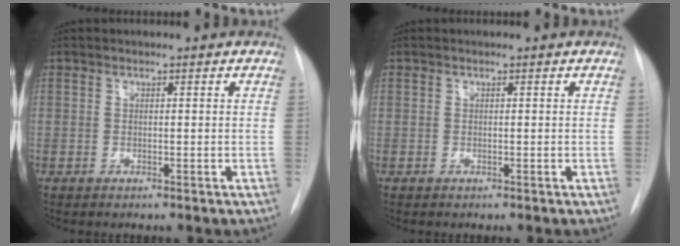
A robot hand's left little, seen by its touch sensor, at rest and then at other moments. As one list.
[{"total": 0.0}]